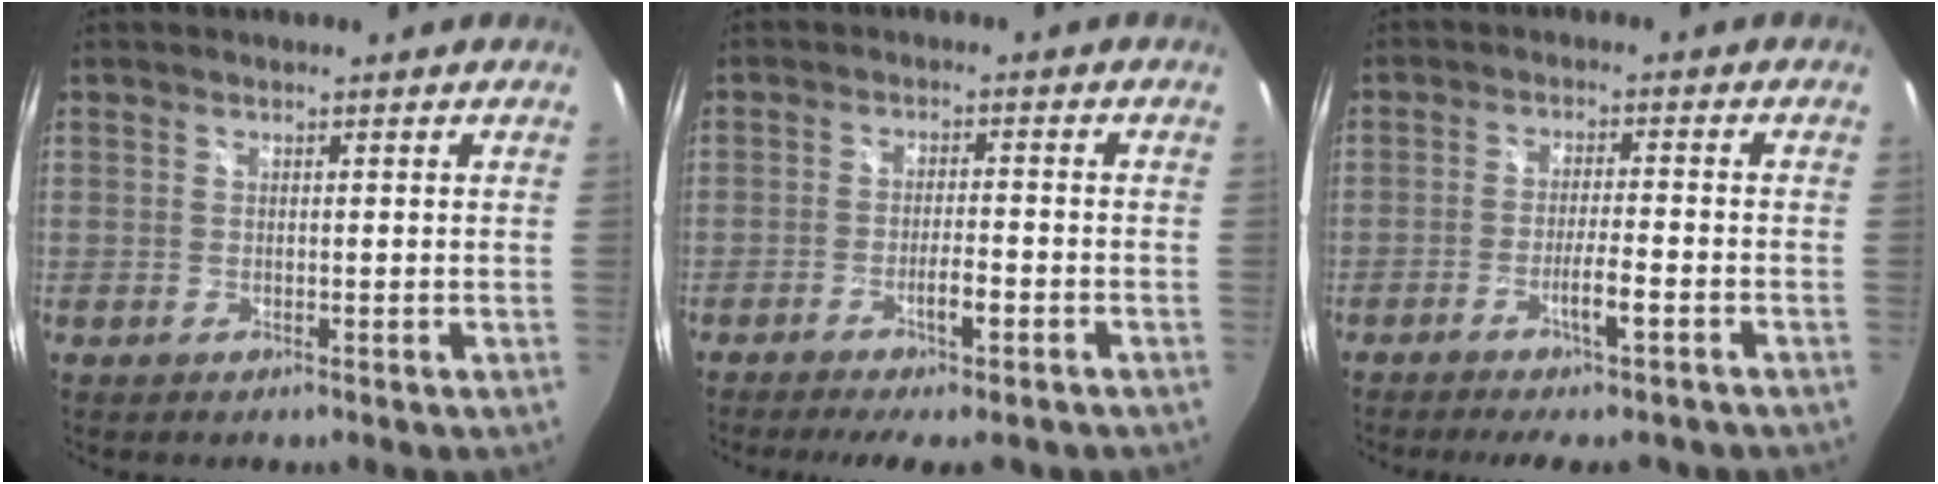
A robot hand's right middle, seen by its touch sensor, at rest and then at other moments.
{"total": 7.8, "force": [-5.5, 1.3, 5.4], "torque": [-0.110, -0.014, -0.086]}
{"total": 7.2, "force": [-5.3, 0.4, 4.9], "torque": [-0.094, -0.013, -0.086]}